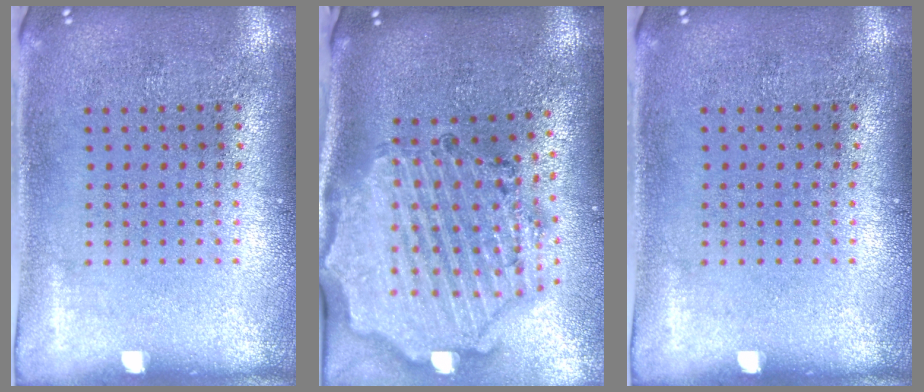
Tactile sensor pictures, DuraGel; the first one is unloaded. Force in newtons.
{"total": 2.9, "press": 2.6, "slide": 1.2}
{"total": 0.0}